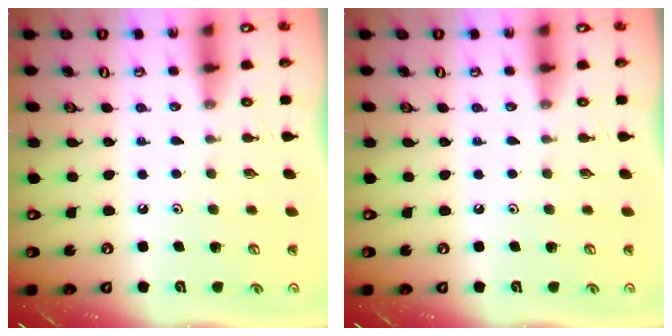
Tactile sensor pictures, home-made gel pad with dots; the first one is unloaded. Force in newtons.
{"total": 0.0}